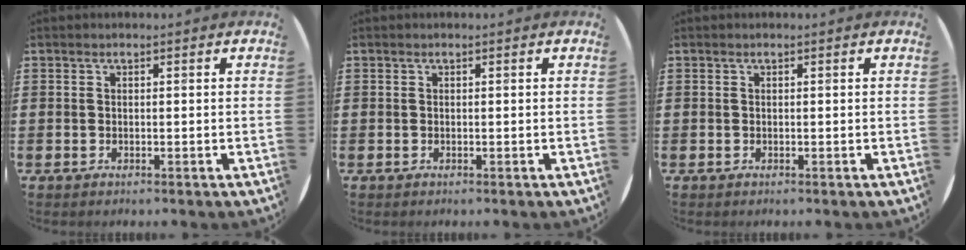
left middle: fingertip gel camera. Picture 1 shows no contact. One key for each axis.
{"total": 0.0}
{"total": 0.0}